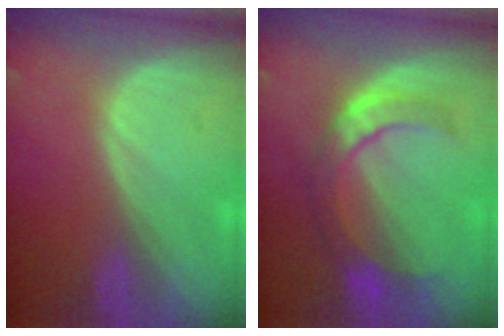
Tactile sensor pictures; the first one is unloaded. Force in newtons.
{"total": 7.6, "press": 7.3, "slide": 1.9}